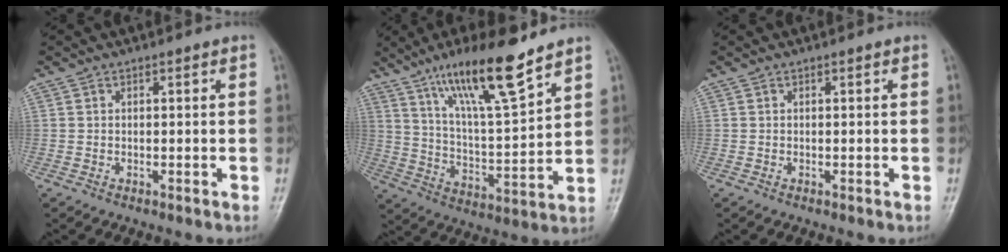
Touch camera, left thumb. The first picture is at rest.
{"total": 16.5, "force": [11.4, 2.6, 11.7], "torque": [-0.194, -0.062, 0.207]}
{"total": 0.0}